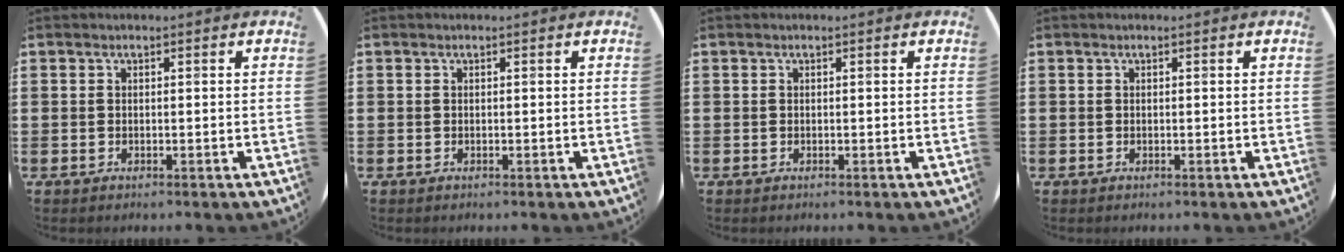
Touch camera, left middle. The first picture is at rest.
{"total": 0.0}
{"total": 0.0}
{"total": 0.0}